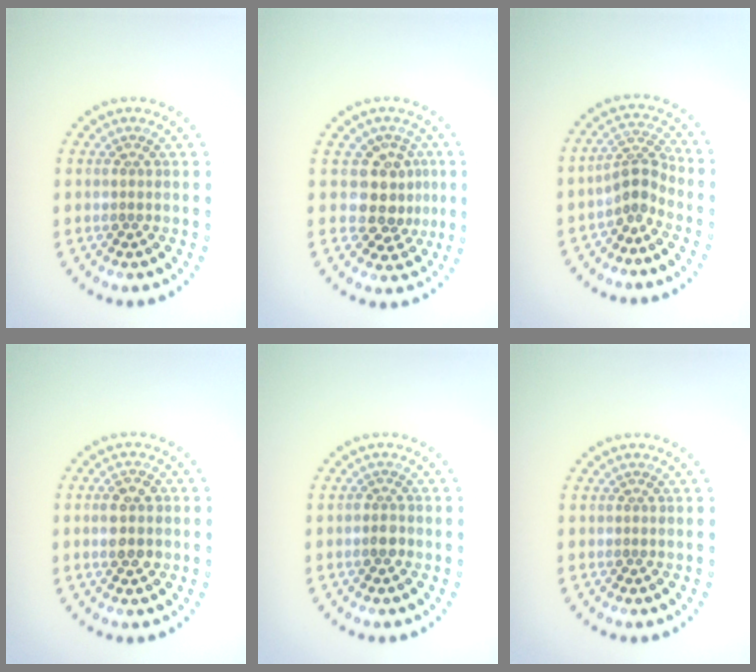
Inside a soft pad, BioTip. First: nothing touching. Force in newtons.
{"total": 3.8, "press": 3.3, "slide": 1.8}
{"total": 2.6, "press": 1.9, "slide": 1.8}
{"total": 2.8, "press": 2.8, "slide": 0.1}
{"total": 1.2, "press": 1.0, "slide": 0.5}
{"total": 0.0}